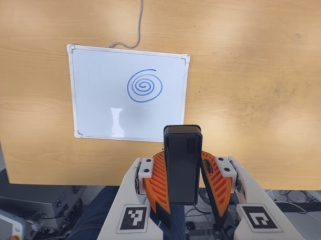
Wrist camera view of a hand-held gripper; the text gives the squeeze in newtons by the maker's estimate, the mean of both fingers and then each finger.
{"total": 6.9, "left": 6.0, "right": 7.7}